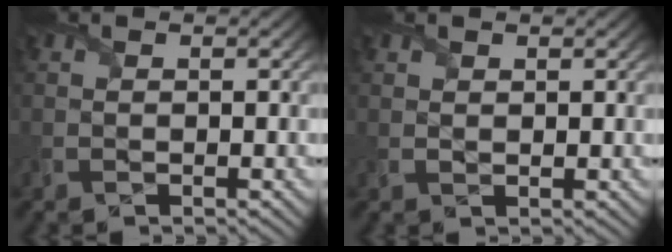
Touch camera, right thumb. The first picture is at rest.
{"total": 1.0, "force": [0.8, 0.6, 0.2], "torque": [-0.007, -0.001, 0.018]}